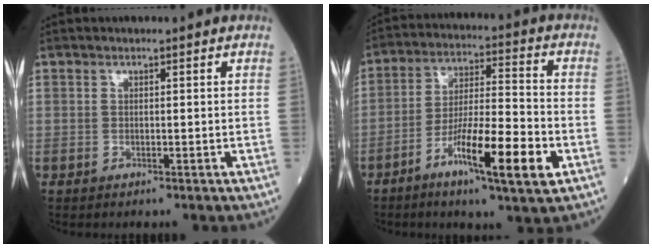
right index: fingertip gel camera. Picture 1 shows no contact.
{"total": 13.3, "force": [-5.9, 1.2, 11.9], "torque": [-0.206, -0.009, -0.104]}